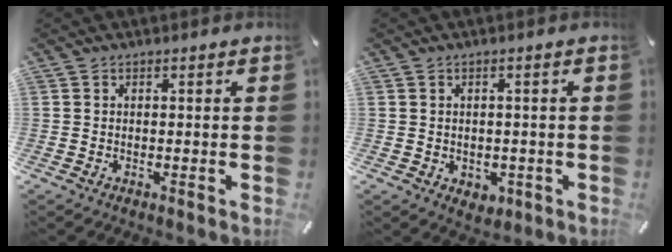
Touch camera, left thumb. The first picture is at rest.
{"total": 2.7, "force": [-0.6, 2.4, 1.1], "torque": [-0.011, 0.001, -0.012]}